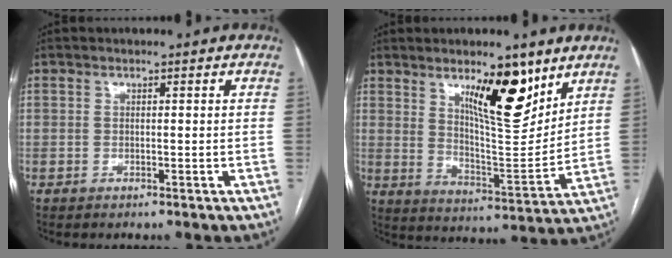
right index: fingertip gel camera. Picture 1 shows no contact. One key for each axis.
{"total": 13.0, "fx": 7.6, "fy": 3.2, "fz": 10.0, "tx": -0.155, "ty": -0.011, "tz": 0.131}